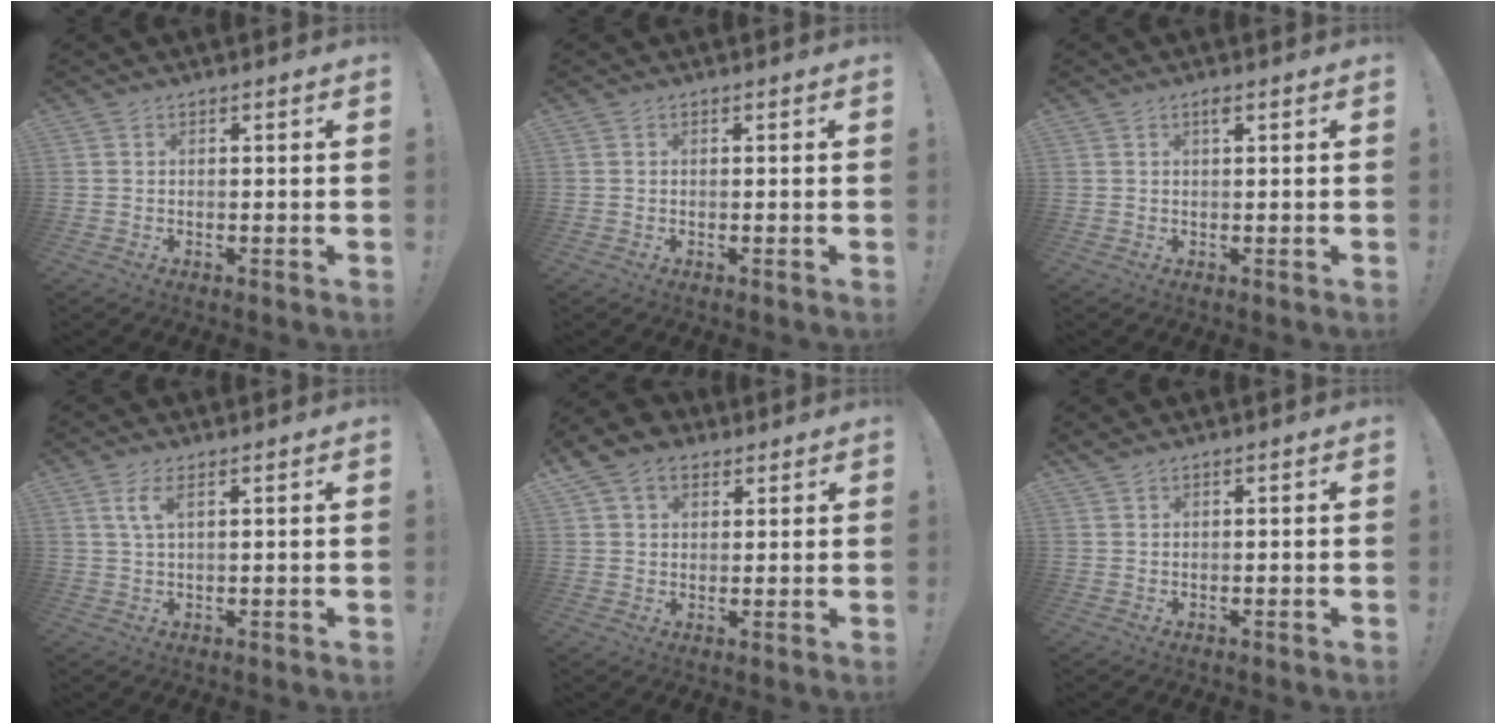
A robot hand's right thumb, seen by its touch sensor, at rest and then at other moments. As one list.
[{"total": 0.0}, {"total": 1.4, "force": [0.8, 0.4, 1.1], "torque": [-0.009, -0.002, 0.010]}, {"total": 4.1, "force": [2.0, 1.3, 3.3], "torque": [-0.061, -0.002, 0.034]}, {"total": 9.1, "force": [5.0, 6.4, 4.2], "torque": [-0.063, -0.014, 0.096]}, {"total": 0.8, "force": [0.6, -0.2, 0.5], "torque": [-0.016, 0.002, 0.012]}]